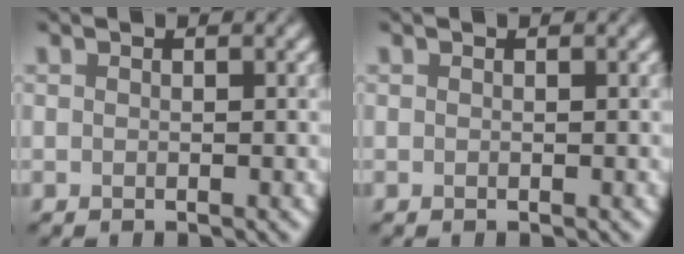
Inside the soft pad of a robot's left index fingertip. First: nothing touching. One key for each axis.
{"total": 0.0}